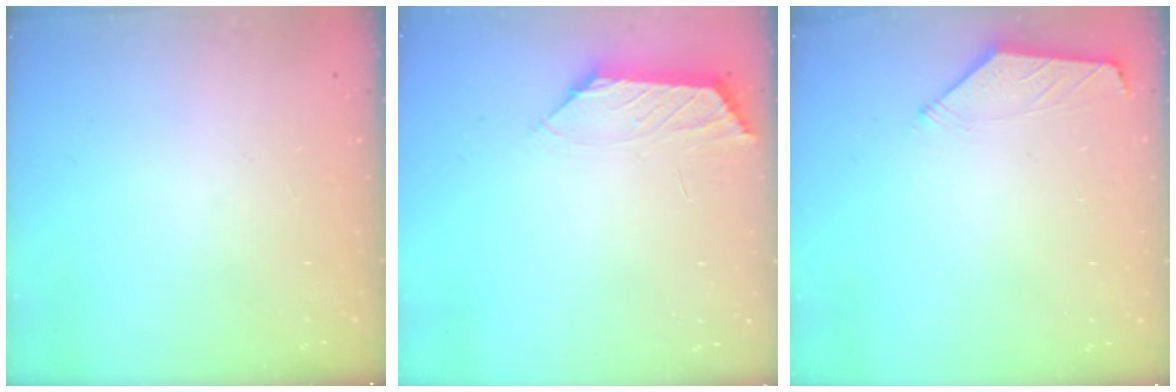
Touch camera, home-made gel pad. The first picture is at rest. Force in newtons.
{"total": 1.7, "press": 1.6, "slide": 0.5}
{"total": 1.4, "press": 1.3, "slide": 0.4}